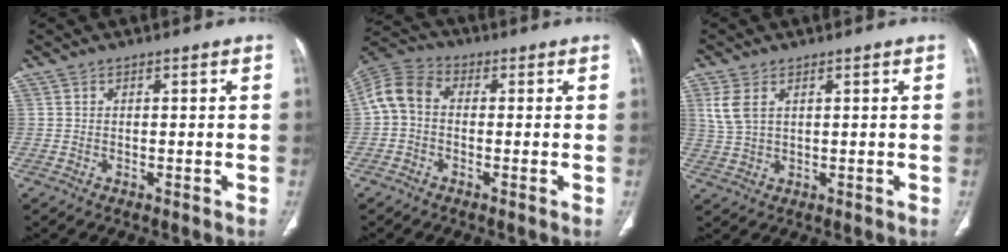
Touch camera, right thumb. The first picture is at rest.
{"total": 7.9, "force": [-0.2, 5.7, 5.4], "torque": [-0.104, 0.024, -0.019]}
{"total": 4.7, "force": [1.8, 2.6, 3.4], "torque": [-0.086, 0.003, 0.044]}